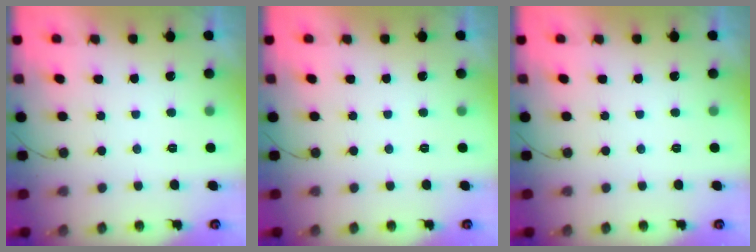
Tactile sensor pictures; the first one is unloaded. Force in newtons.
{"total": 0.0}
{"total": 0.0}